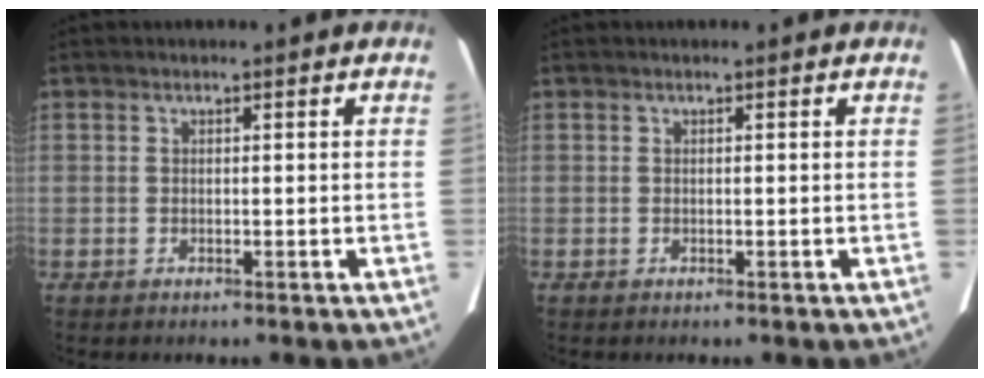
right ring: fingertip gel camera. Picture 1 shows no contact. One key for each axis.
{"total": 0.0}